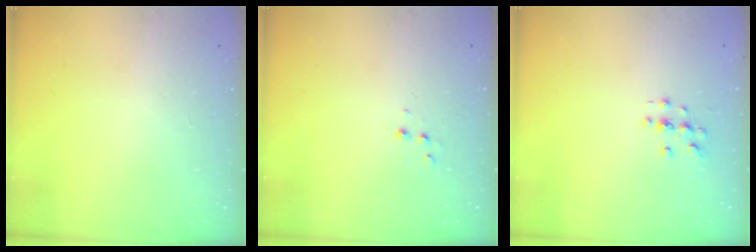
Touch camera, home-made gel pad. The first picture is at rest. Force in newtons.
{"total": 2.6, "press": 2.5, "slide": 0.8}
{"total": 3.0, "press": 3.0, "slide": 0.3}